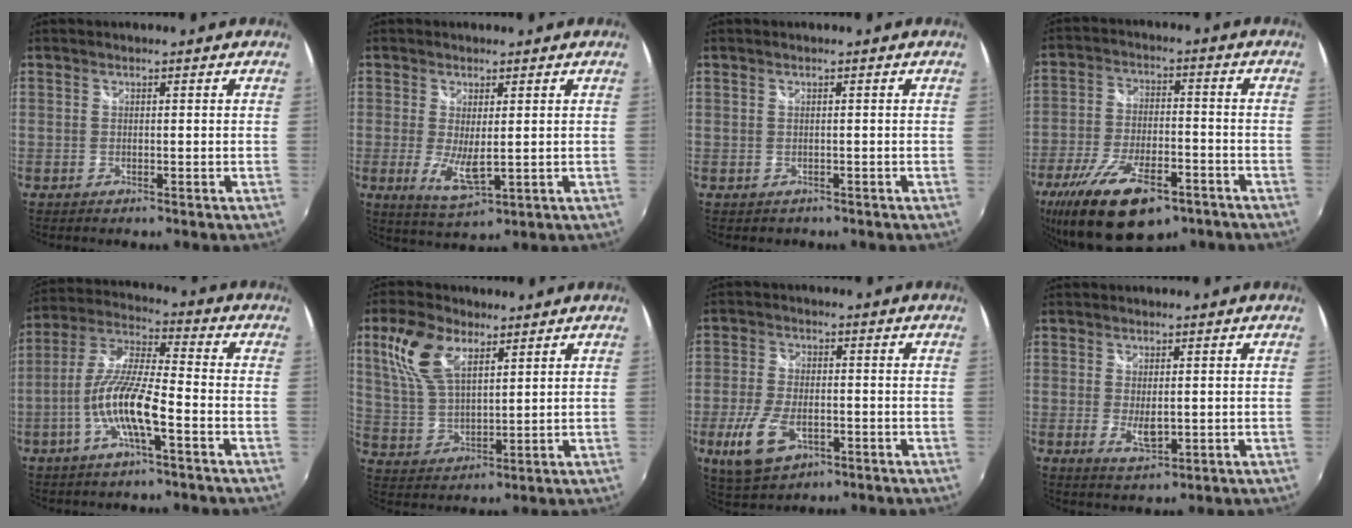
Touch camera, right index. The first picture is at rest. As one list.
[{"total": 5.8, "force": [-0.4, 1.9, 5.5], "torque": [-0.107, -0.019, -0.003]}, {"total": 0.9, "force": [-0.2, 0.9, 0.1], "torque": [-0.001, -0.002, 0.000]}, {"total": 19.3, "force": [-12.3, 7.8, 12.6], "torque": [-0.260, -0.042, -0.201]}, {"total": 11.5, "force": [-4.5, 1.8, 10.4], "torque": [-0.217, -0.001, -0.087]}, {"total": 11.6, "force": [5.9, 5.8, 8.1], "torque": [-0.168, 0.019, 0.124]}, {"total": 10.2, "force": [-3.9, 5.5, 7.7], "torque": [-0.175, -0.014, -0.068]}, {"total": 4.1, "force": [-0.4, 1.9, 3.6], "torque": [-0.063, -0.012, 0.000]}]